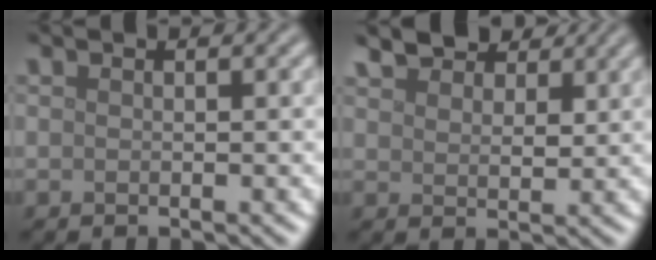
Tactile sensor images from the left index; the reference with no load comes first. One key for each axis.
{"total": 5.4, "fx": 4.1, "fy": 2.6, "fz": 2.3, "tx": -0.046, "ty": 0.007, "tz": 0.063}